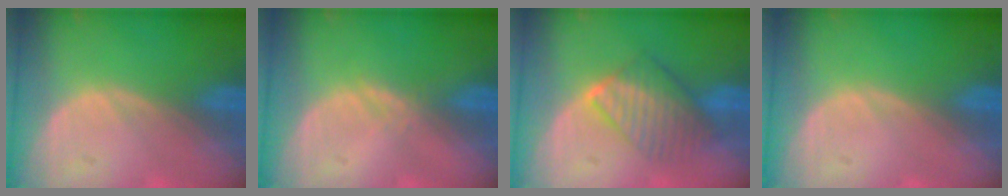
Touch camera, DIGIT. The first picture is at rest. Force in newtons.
{"total": 1.1, "press": 1.1, "slide": 0.1}
{"total": 6.5, "press": 6.5, "slide": 0.6}
{"total": 0.0}